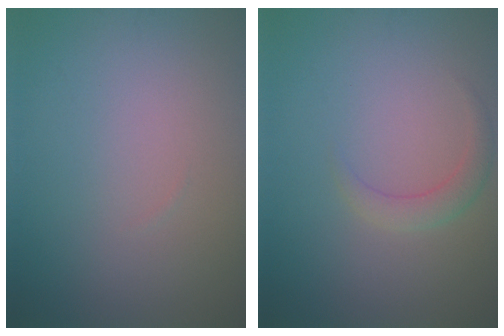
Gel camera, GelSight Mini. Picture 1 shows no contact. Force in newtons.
{"total": 1.7, "press": 1.7, "slide": 0.0}